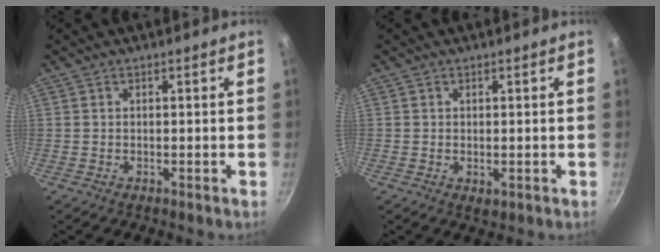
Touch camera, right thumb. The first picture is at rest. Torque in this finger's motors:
{"motor_torque": [-0.79, 0.12, -0.52, 0.12, -0.06]}